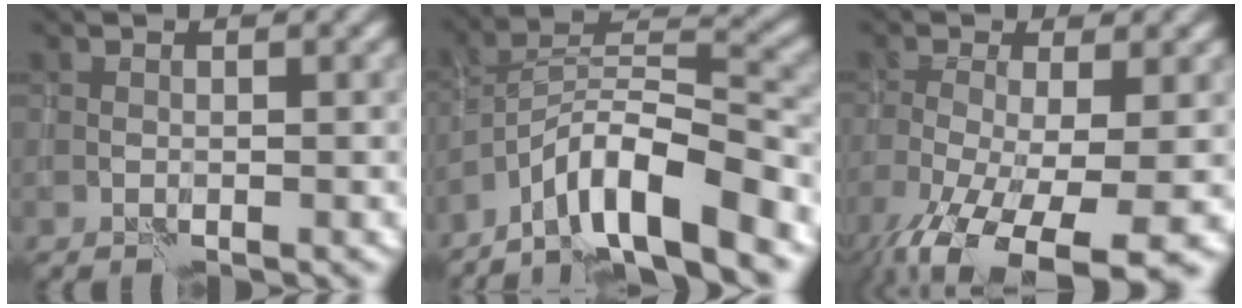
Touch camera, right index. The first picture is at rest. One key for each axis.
{"total": 10.1, "fx": -6.5, "fy": 2.8, "fz": 7.3, "tx": -0.114, "ty": 0.020, "tz": -0.123}
{"total": 11.0, "fx": -6.3, "fy": 3.7, "fz": 8.3, "tx": -0.162, "ty": -0.046, "tz": -0.098}